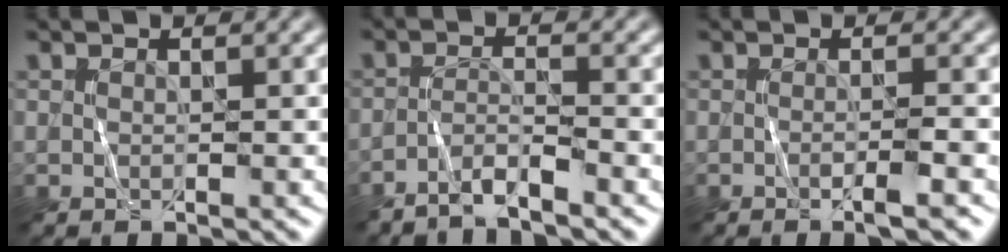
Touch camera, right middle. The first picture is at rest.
{"total": 2.2, "force": [-2.0, 0.0, 0.9], "torque": [-0.016, 0.008, -0.046]}
{"total": 2.1, "force": [-0.8, 0.3, 1.9], "torque": [-0.023, 0.004, -0.017]}